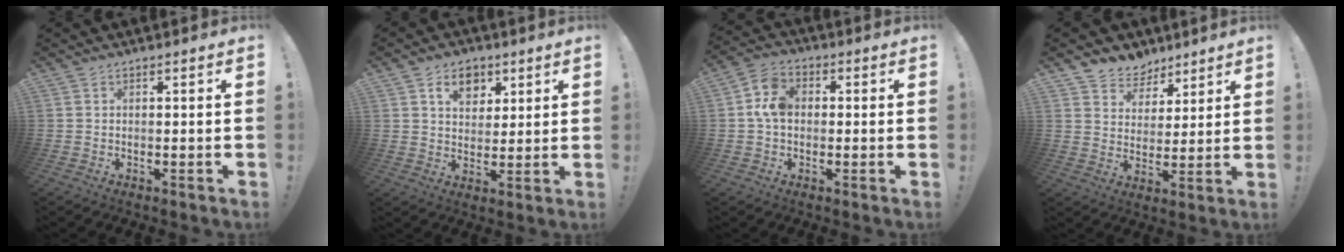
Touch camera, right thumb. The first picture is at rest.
{"total": 8.9, "force": [4.4, 6.6, 4.1], "torque": [-0.054, -0.013, 0.082]}
{"total": 8.1, "force": [0.4, 6.0, 5.4], "torque": [-0.093, 0.017, 0.011]}
{"total": 7.5, "force": [5.3, 5.4, 0.5], "torque": [-0.011, -0.042, 0.106]}